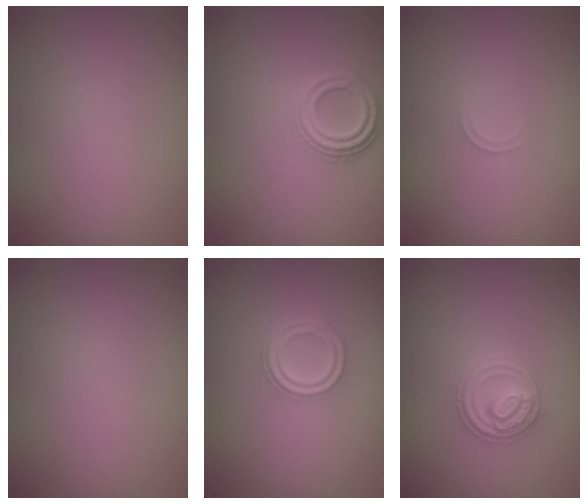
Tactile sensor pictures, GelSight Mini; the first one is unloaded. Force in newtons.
{"total": 3.0, "press": 2.6, "slide": 1.6}
{"total": 0.7, "press": 0.7, "slide": 0.1}
{"total": 0.0}
{"total": 3.5, "press": 2.6, "slide": 2.3}
{"total": 3.2, "press": 3.0, "slide": 1.0}